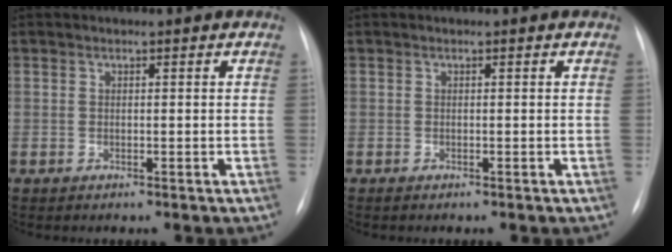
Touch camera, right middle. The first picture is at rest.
{"total": 0.0}